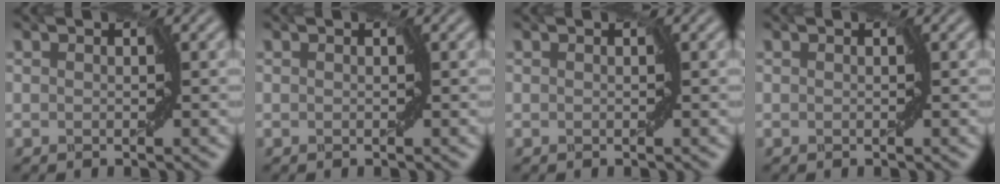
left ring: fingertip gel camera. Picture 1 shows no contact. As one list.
[{"total": 0.0}, {"total": 0.0}, {"total": 0.0}]